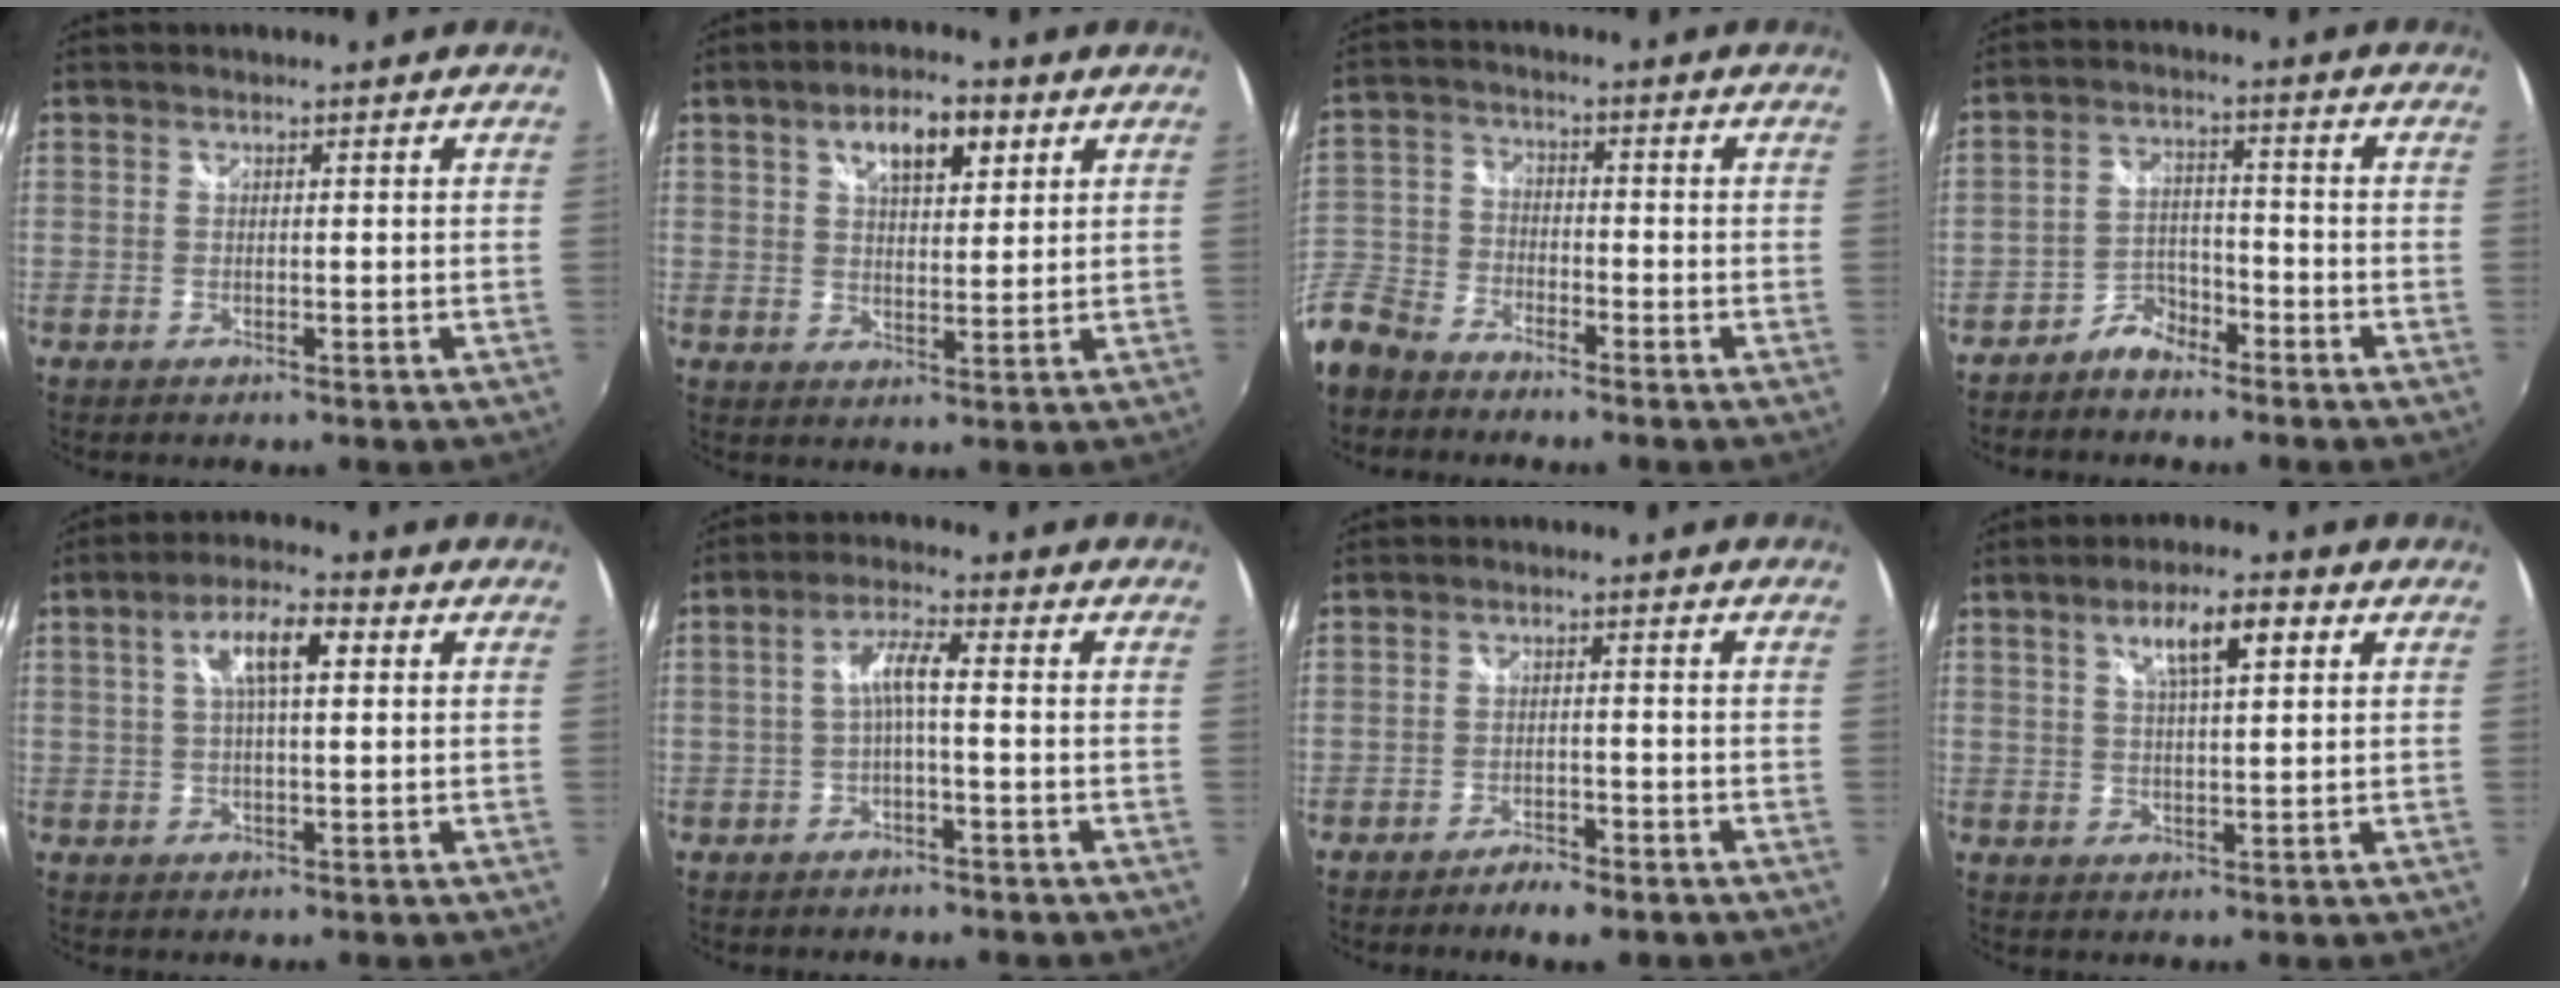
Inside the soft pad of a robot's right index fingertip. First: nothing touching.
{"total": 8.1, "force": [4.0, 3.5, 6.1], "torque": [-0.098, 0.018, 0.067]}
{"total": 12.4, "force": [-8.3, 7.8, 4.8], "torque": [-0.137, 0.006, -0.176]}
{"total": 5.1, "force": [-4.3, 2.5, 1.2], "torque": [-0.028, 0.013, -0.079]}
{"total": 7.5, "force": [2.1, 2.3, 6.8], "torque": [-0.120, 0.015, 0.035]}
{"total": 4.2, "force": [-1.0, 0.4, 4.0], "torque": [-0.083, 0.009, -0.018]}
{"total": 4.7, "force": [-3.8, 1.4, 2.4], "torque": [-0.060, -0.006, -0.062]}
{"total": 7.2, "force": [3.2, 1.8, 6.2], "torque": [-0.102, 0.009, 0.054]}